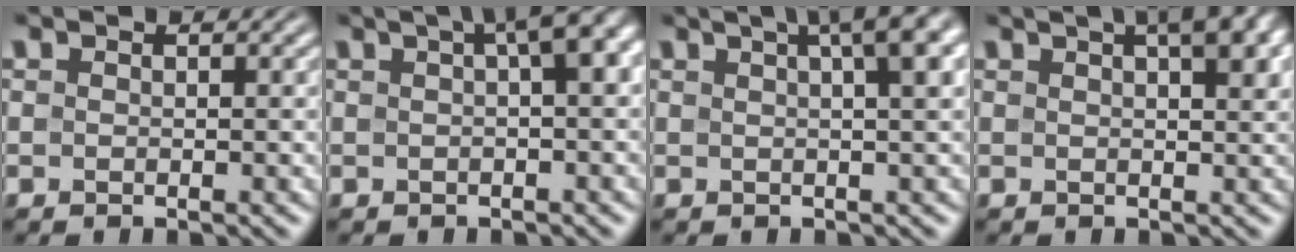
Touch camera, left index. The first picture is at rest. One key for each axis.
{"total": 5.8, "fx": 1.8, "fy": 1.4, "fz": 5.3, "tx": -0.055, "ty": 0.026, "tz": 0.021}
{"total": 7.1, "fx": 3.2, "fy": 2.1, "fz": 6.0, "tx": -0.047, "ty": 0.031, "tz": 0.027}
{"total": 6.0, "fx": 3.0, "fy": 2.0, "fz": 4.8, "tx": -0.042, "ty": 0.025, "tz": 0.028}